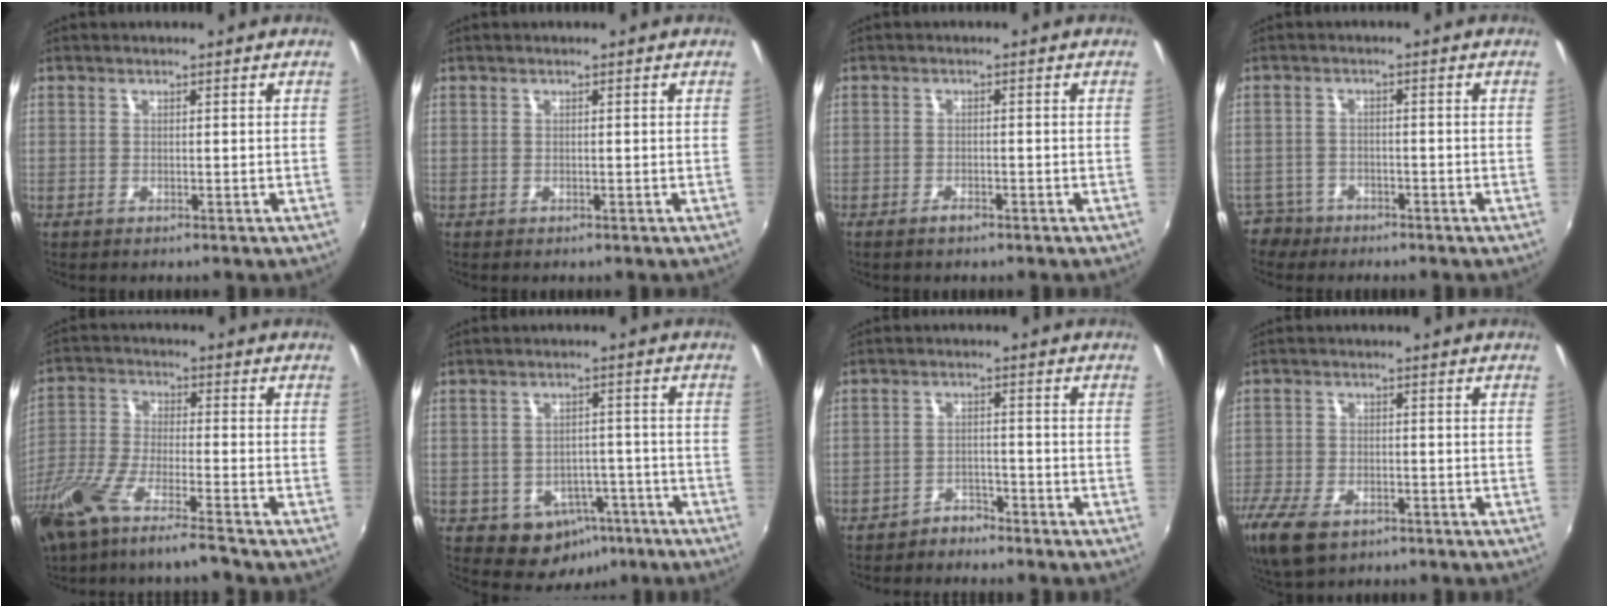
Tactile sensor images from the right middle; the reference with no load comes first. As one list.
[{"total": 0.0}, {"total": 1.7, "force": [-1.3, 0.5, 0.8], "torque": [-0.018, 0.000, -0.024]}, {"total": 4.7, "force": [-3.7, 3.0, 0.4], "torque": [-0.023, 0.007, -0.068]}, {"total": 13.9, "force": [-10.6, 1.5, 8.9], "torque": [-0.195, -0.037, -0.199]}, {"total": 8.5, "force": [-4.3, 6.6, 3.0], "torque": [-0.058, 0.023, -0.032]}, {"total": 3.2, "force": [-3.0, 1.1, 0.3], "torque": [-0.014, 0.006, -0.047]}, {"total": 12.5, "force": [-7.8, 6.5, 7.3], "torque": [-0.189, -0.036, -0.141]}]